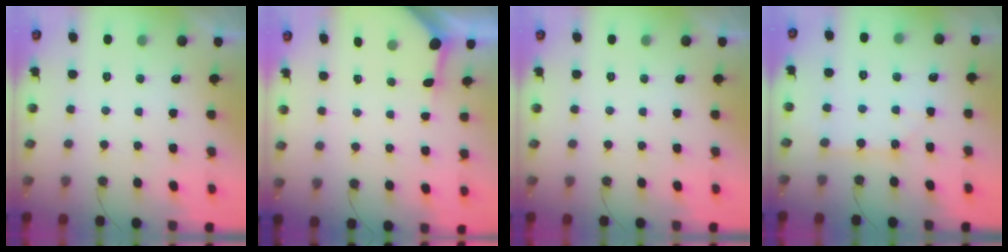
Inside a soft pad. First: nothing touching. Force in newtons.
{"total": 3.5, "press": 3.5, "slide": 0.5}
{"total": 0.0}
{"total": 1.8, "press": 1.8, "slide": 0.3}